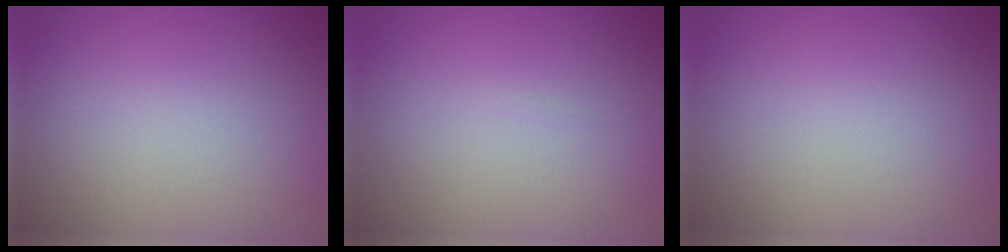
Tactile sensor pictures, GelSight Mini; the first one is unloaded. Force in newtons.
{"total": 0.0}
{"total": 0.0}